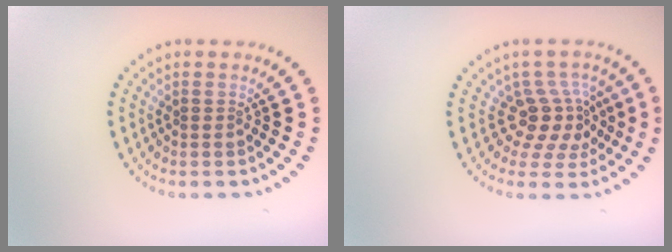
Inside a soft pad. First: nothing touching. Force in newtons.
{"total": 3.9, "press": 2.7, "slide": 2.7}